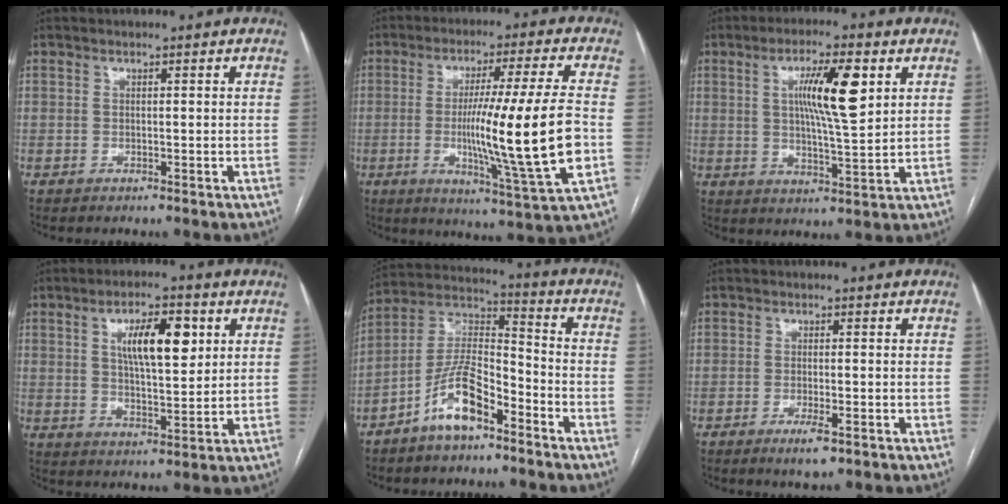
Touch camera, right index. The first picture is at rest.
{"total": 17.0, "force": [-2.0, -1.4, 16.8], "torque": [-0.287, -0.021, -0.035]}
{"total": 10.2, "force": [3.2, 1.2, 9.6], "torque": [-0.166, 0.003, 0.054]}
{"total": 9.7, "force": [3.2, 3.0, 8.6], "torque": [-0.148, 0.009, 0.058]}
{"total": 11.0, "force": [-6.6, 3.8, 8.0], "torque": [-0.171, 0.016, -0.127]}
{"total": 3.4, "force": [-1.9, 0.6, 2.7], "torque": [-0.048, -0.005, -0.030]}